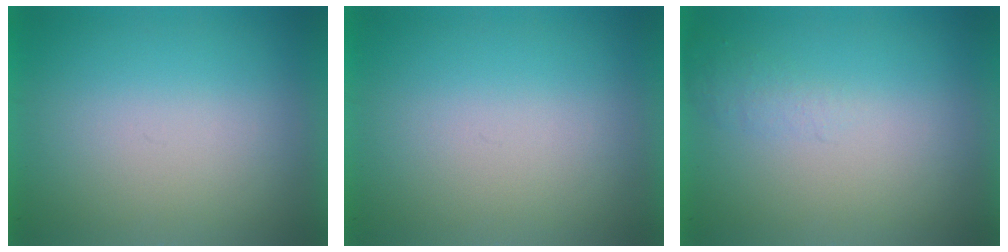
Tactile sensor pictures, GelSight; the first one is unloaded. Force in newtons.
{"total": 0.0}
{"total": 1.1}